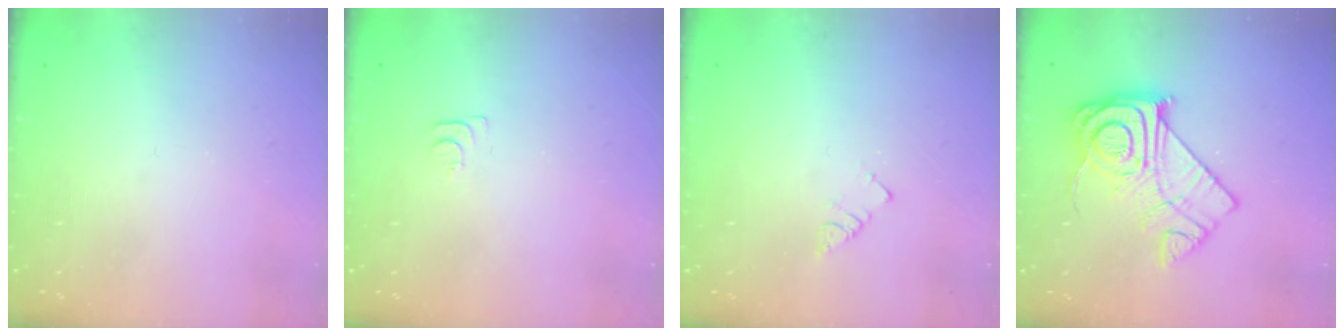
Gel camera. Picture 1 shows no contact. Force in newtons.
{"total": 4.0, "press": 4.0, "slide": 0.5}
{"total": 2.3, "press": 2.3, "slide": 0.4}
{"total": 16.2, "press": 16.1, "slide": 1.5}